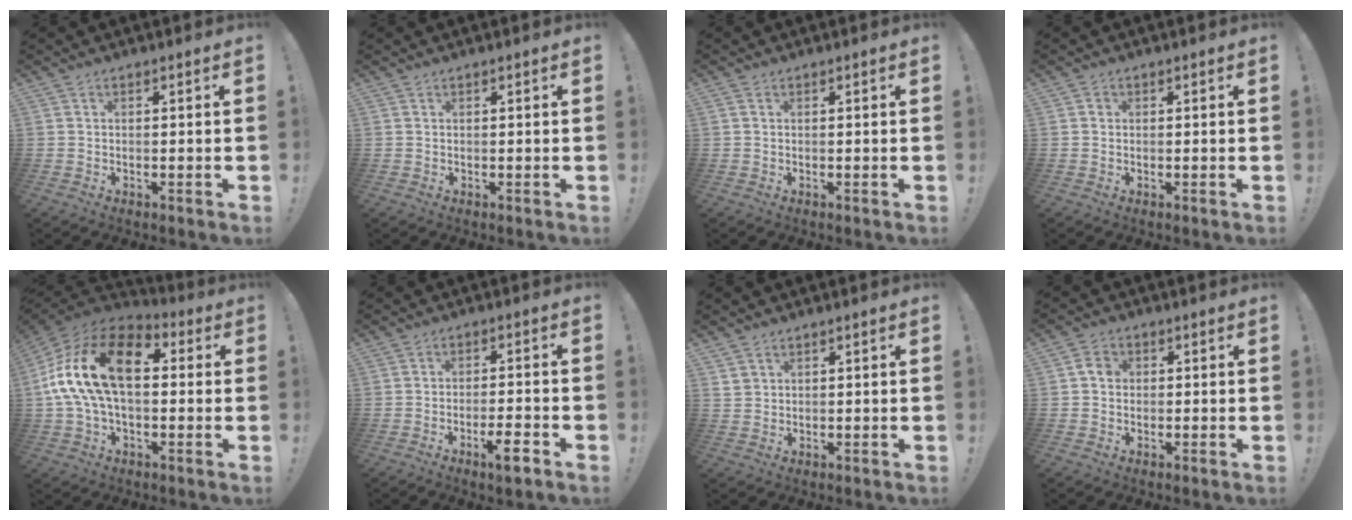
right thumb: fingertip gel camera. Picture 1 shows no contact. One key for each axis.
{"total": 0.0}
{"total": 0.0}
{"total": 0.9, "fx": 0.0, "fy": 0.8, "fz": 0.3, "tx": -0.006, "ty": 0.003, "tz": 0.000}
{"total": 20.9, "fx": 3.9, "fy": 11.6, "fz": 16.9, "tx": -0.315, "ty": 0.004, "tz": 0.065}
{"total": 6.6, "fx": -3.8, "fy": 0.8, "fz": 5.3, "tx": -0.082, "ty": 0.012, "tz": -0.066}
{"total": 2.2, "fx": 1.6, "fy": 1.5, "fz": 0.6, "tx": -0.007, "ty": -0.009, "tz": 0.029}
{"total": 3.8, "fx": 0.1, "fy": 3.2, "fz": 2.1, "tx": -0.032, "ty": 0.011, "tz": 0.001}